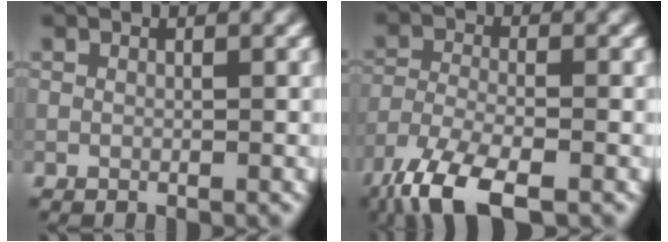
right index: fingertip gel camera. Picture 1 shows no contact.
{"total": 7.7, "force": [-5.6, 2.2, 4.8], "torque": [-0.098, -0.018, -0.116]}